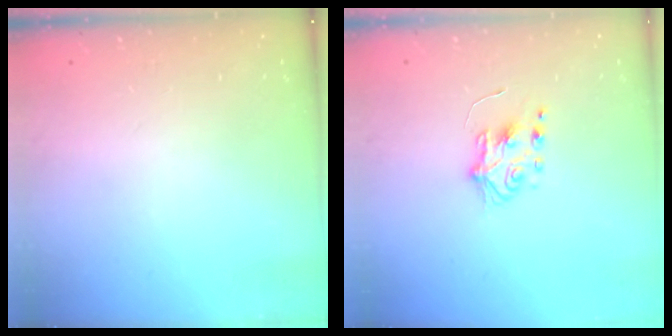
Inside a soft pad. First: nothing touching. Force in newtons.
{"total": 5.8, "press": 5.8, "slide": 0.6}